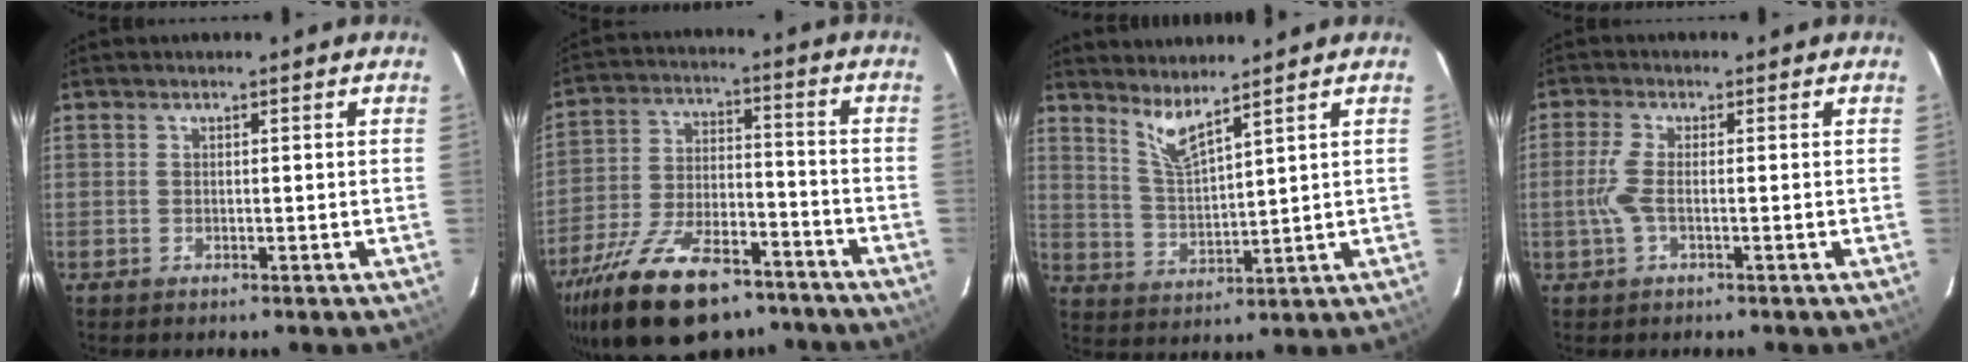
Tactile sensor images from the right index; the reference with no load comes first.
{"total": 23.1, "force": [-16.6, 9.7, 12.8], "torque": [-0.250, -0.018, -0.258]}
{"total": 5.8, "force": [4.7, 0.3, 3.3], "torque": [-0.068, -0.010, 0.100]}
{"total": 3.8, "force": [-0.9, 0.7, 3.7], "torque": [-0.089, 0.001, -0.017]}